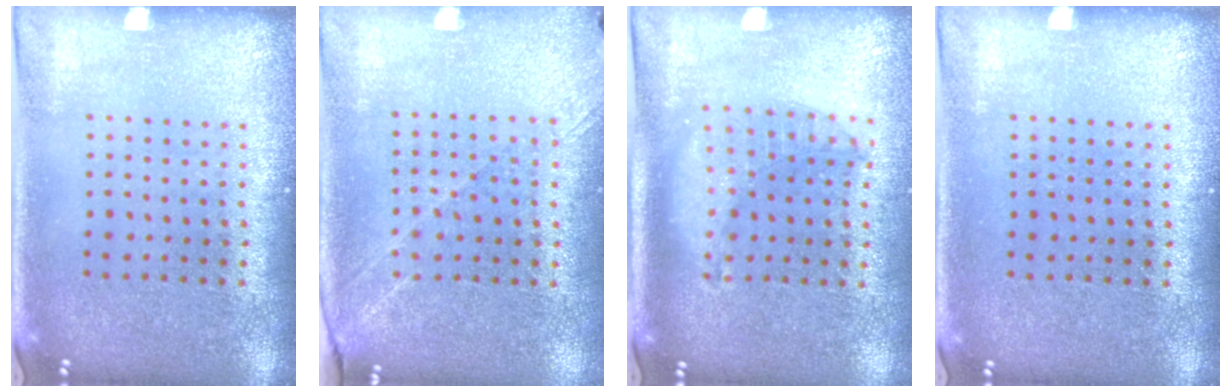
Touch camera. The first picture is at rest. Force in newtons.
{"total": 1.3, "press": 1.2, "slide": 0.5}
{"total": 1.2, "press": 1.2, "slide": 0.3}
{"total": 0.0}